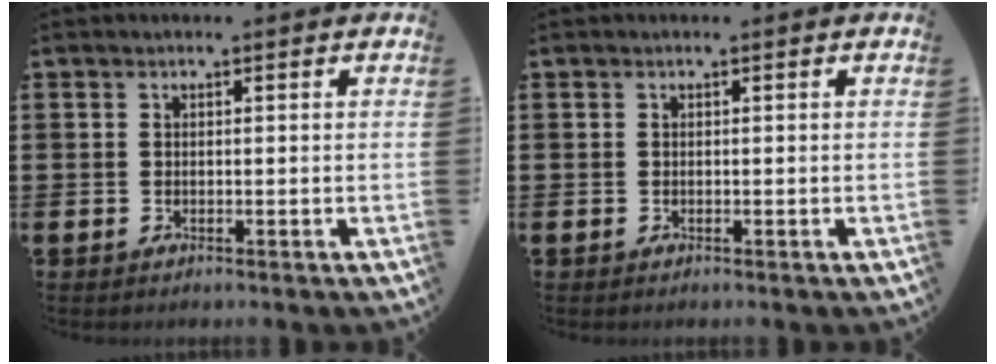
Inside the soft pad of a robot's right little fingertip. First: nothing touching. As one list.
[{"total": 0.0}]